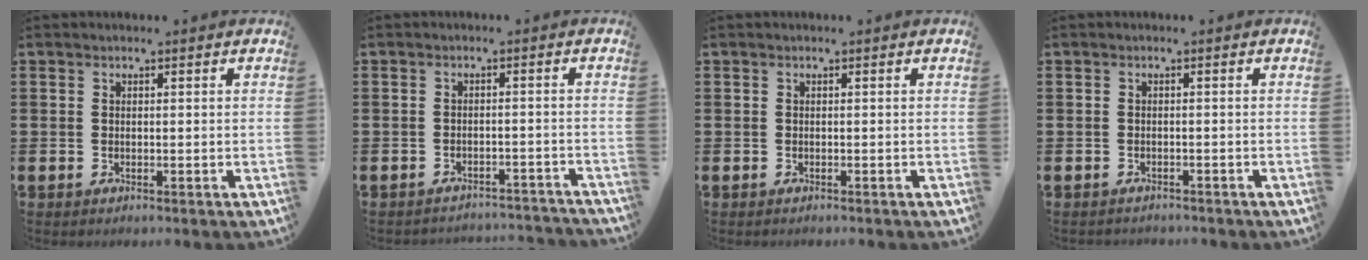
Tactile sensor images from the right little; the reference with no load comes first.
{"total": 1.9, "force": [-1.9, 0.0, -0.1], "torque": [-0.004, 0.004, -0.042]}
{"total": 0.0}
{"total": 0.6, "force": [-0.6, 0.1, -0.1], "torque": [0.000, 0.000, -0.014]}